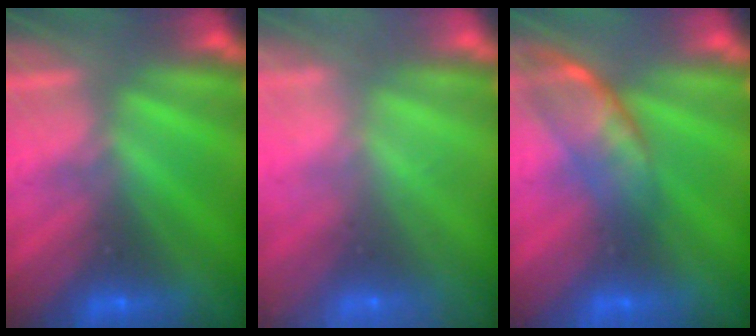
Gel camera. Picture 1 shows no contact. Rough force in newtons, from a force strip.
{"total": 9.1}
{"total": 2.6}